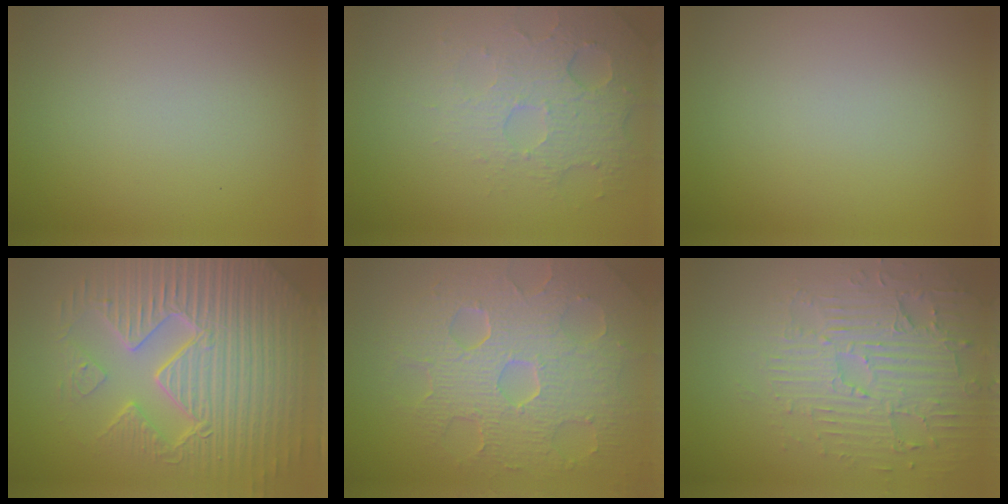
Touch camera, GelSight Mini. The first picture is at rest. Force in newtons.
{"total": 5.0, "press": 3.3, "slide": 3.7}
{"total": 0.0}
{"total": 10.1, "press": 6.7, "slide": 7.5}
{"total": 9.2, "press": 6.2, "slide": 6.8}
{"total": 4.6, "press": 4.2, "slide": 1.9}